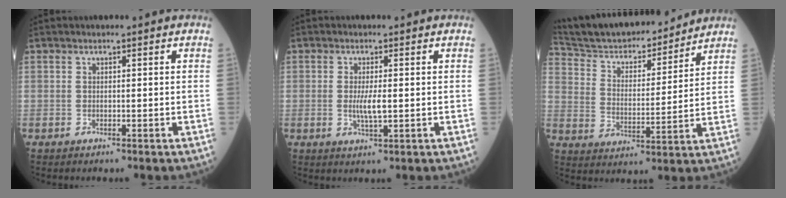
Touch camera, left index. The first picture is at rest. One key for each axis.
{"total": 3.0, "fx": -0.5, "fy": 0.5, "fz": 3.0, "tx": -0.063, "ty": -0.010, "tz": -0.006}
{"total": 19.0, "fx": 17.5, "fy": 3.7, "fz": 6.4, "tx": -0.111, "ty": 0.006, "tz": 0.281}